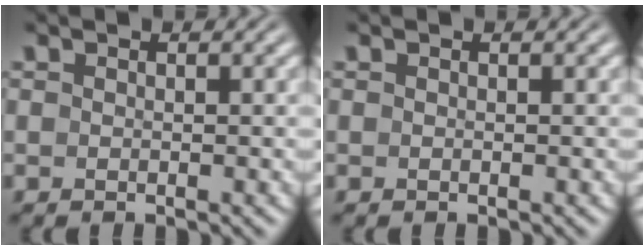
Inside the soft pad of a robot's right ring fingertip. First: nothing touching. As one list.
[{"total": 0.0}]